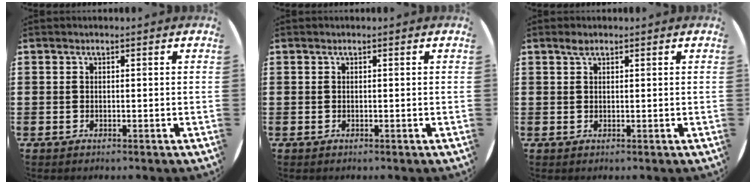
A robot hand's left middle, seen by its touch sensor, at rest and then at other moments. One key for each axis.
{"total": 0.0}
{"total": 1.0, "fx": 0.7, "fy": 0.4, "fz": 0.6, "tx": -0.012, "ty": 0.004, "tz": 0.012}